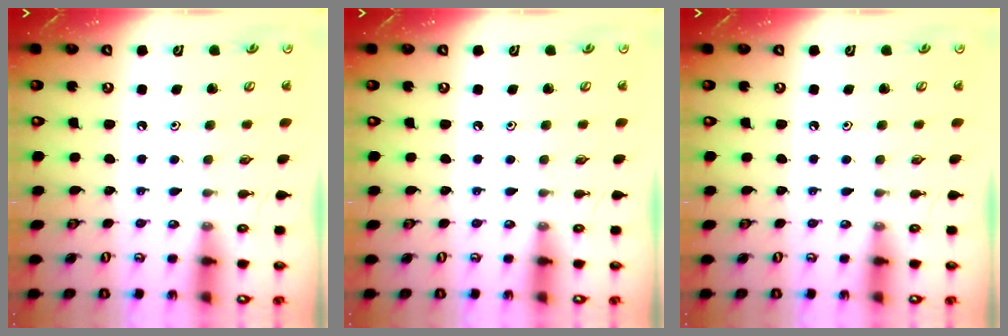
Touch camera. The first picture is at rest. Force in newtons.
{"total": 0.0}
{"total": 0.0}